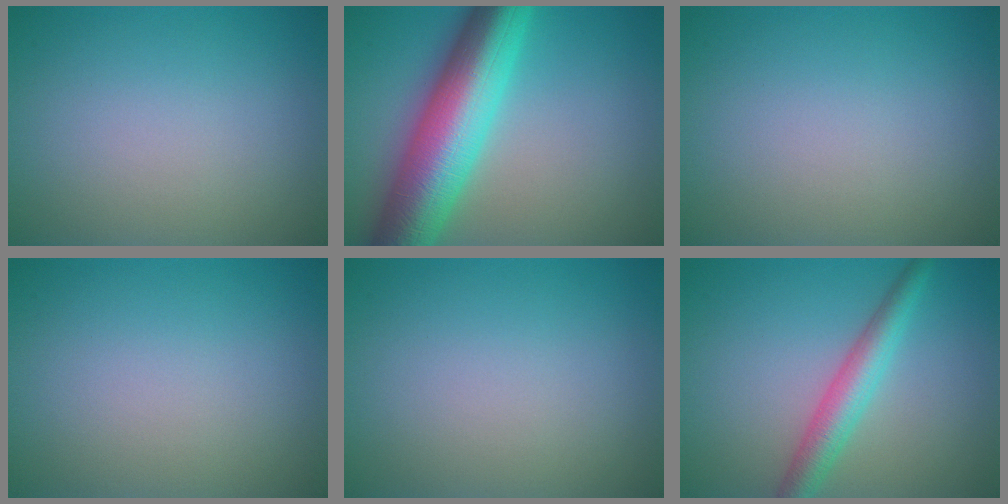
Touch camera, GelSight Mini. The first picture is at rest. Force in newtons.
{"total": 11.5, "press": 11.5, "slide": 0.1}
{"total": 0.0}
{"total": 0.0}
{"total": 0.0}
{"total": 3.8, "press": 3.8, "slide": 0.1}